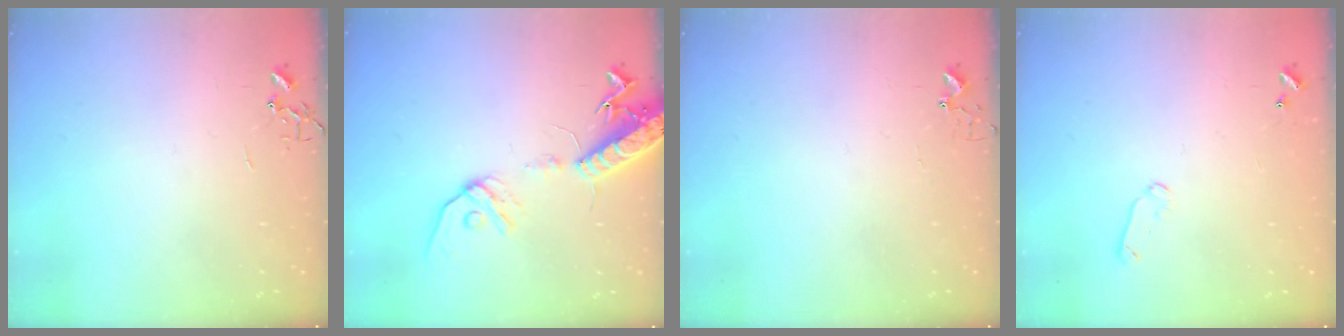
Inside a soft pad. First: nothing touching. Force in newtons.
{"total": 15.4, "press": 15.0, "slide": 3.4}
{"total": 2.7, "press": 2.7, "slide": 0.3}
{"total": 5.2, "press": 5.1, "slide": 1.0}